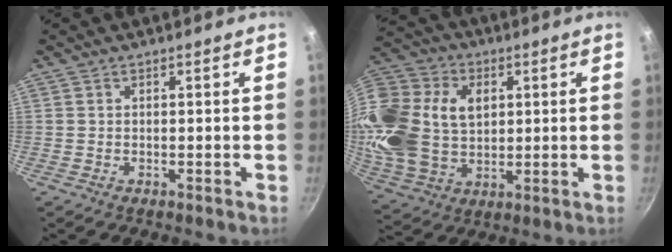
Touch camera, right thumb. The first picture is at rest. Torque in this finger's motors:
{"motor_torque": [1.44, 3.57, 0.35, -0.17, 0.26]}